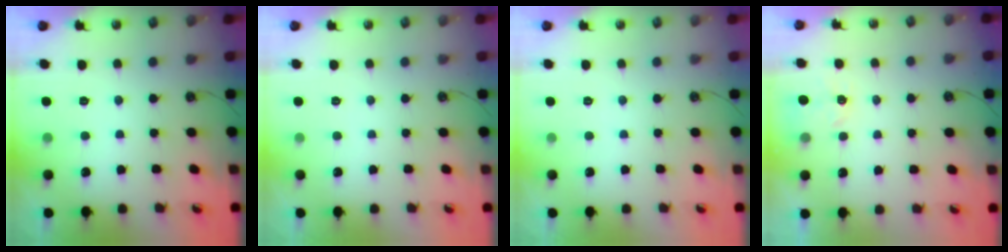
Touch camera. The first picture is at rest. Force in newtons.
{"total": 0.0}
{"total": 0.0}
{"total": 3.1, "press": 3.1, "slide": 0.4}